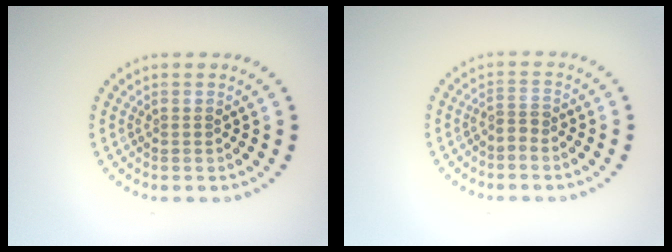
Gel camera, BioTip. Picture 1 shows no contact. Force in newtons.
{"total": 1.3, "press": 0.8, "slide": 1.0}